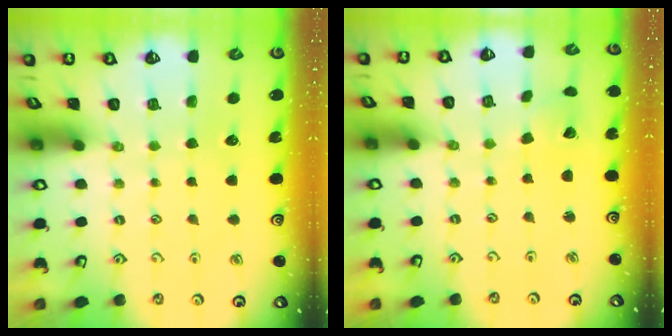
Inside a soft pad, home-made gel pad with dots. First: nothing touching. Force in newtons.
{"total": 2.3, "press": 2.3, "slide": 0.0}